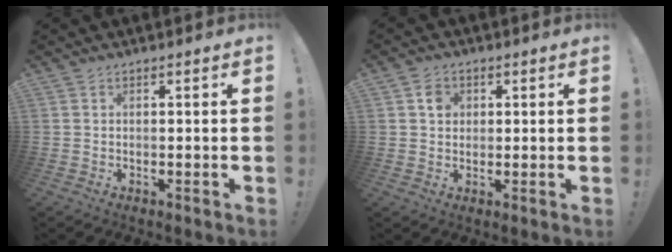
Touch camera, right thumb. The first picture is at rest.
{"total": 4.1, "force": [1.2, 3.6, 1.4], "torque": [-0.013, 0.002, 0.017]}